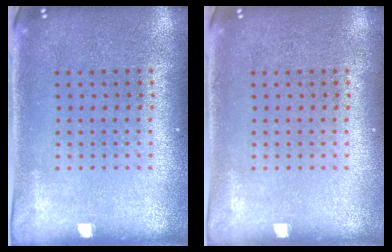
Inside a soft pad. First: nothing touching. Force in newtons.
{"total": 0.0}